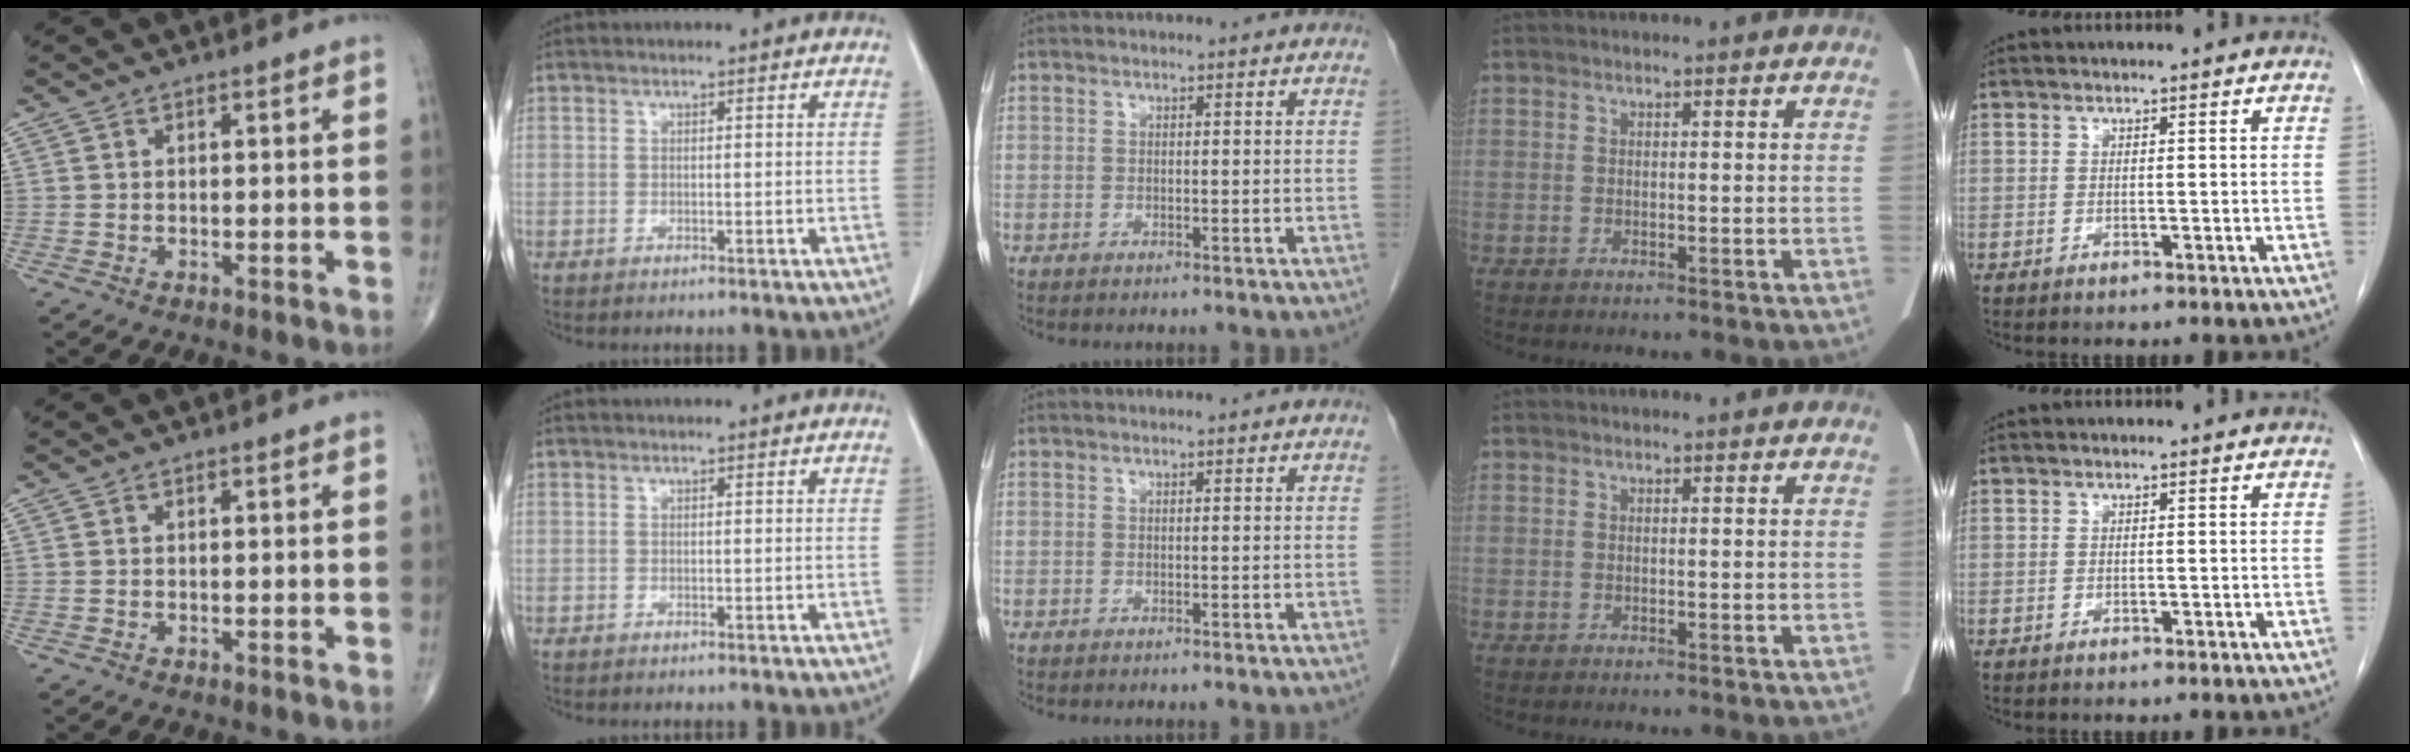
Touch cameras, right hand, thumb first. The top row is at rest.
{}